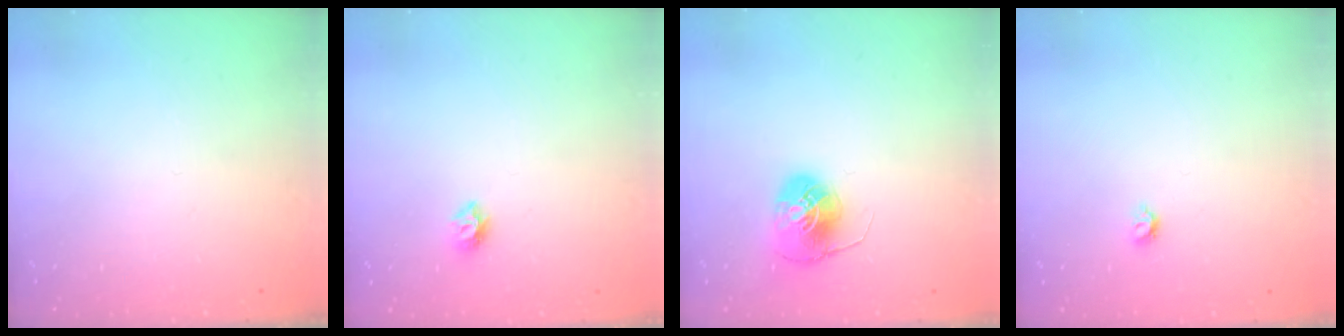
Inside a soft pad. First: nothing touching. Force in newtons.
{"total": 6.0, "press": 5.9, "slide": 0.7}
{"total": 7.9, "press": 7.9, "slide": 0.3}
{"total": 3.6, "press": 3.6, "slide": 0.7}